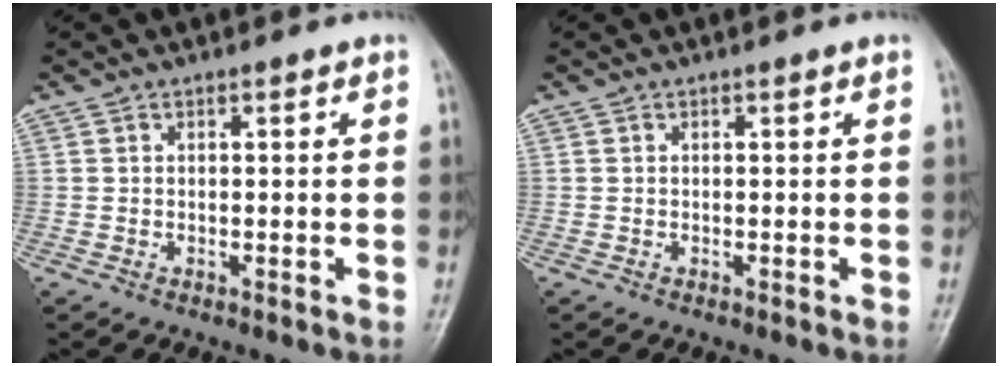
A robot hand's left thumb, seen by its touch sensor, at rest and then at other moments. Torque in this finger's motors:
{"motor_torque": [0.01, 0.00, -0.04, -0.06, 0.00]}